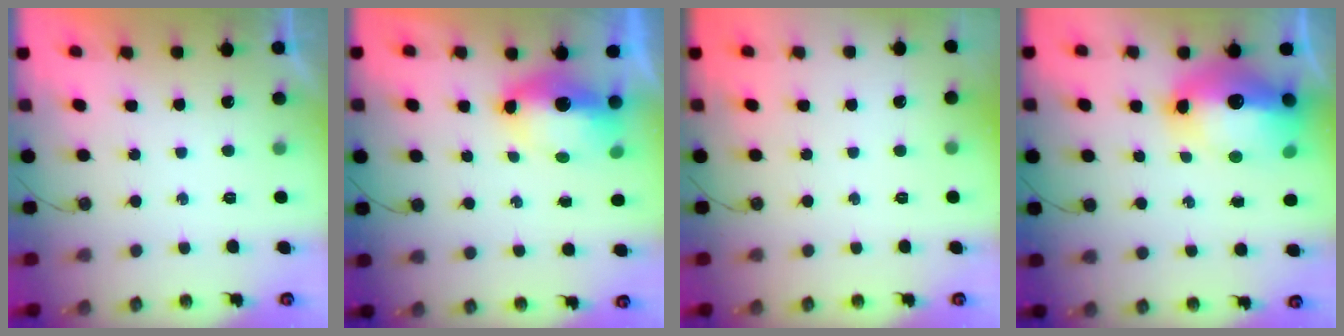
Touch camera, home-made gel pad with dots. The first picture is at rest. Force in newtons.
{"total": 7.3, "press": 7.2, "slide": 0.7}
{"total": 0.0}
{"total": 18.0, "press": 17.4, "slide": 4.4}